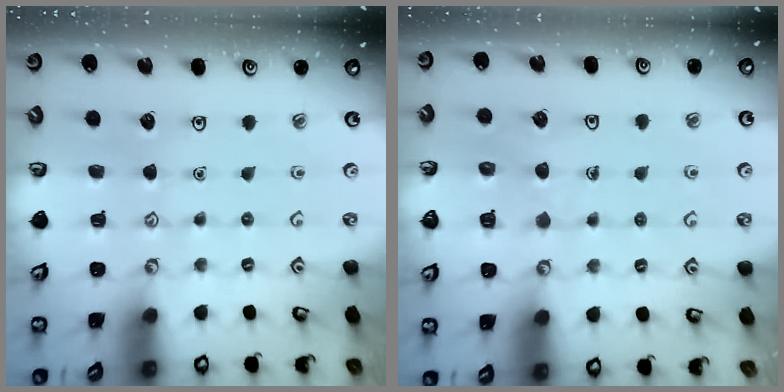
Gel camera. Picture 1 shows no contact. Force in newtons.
{"total": 5.7, "press": 5.7, "slide": 0.5}